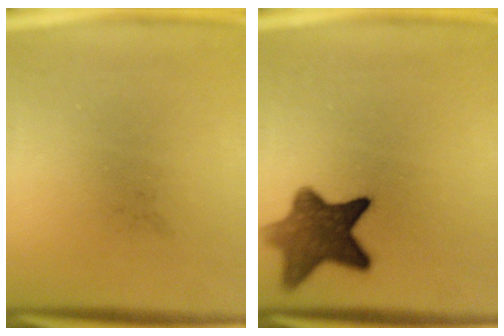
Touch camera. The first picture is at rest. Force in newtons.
{"total": 9.1}